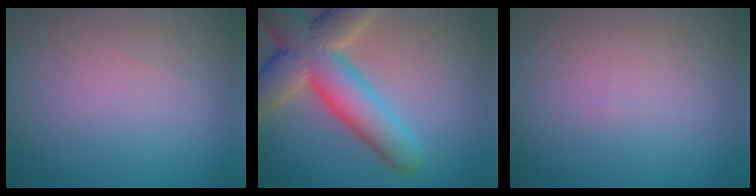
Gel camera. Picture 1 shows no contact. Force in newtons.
{"total": 9.6, "press": 9.6, "slide": 0.8}
{"total": 0.0}